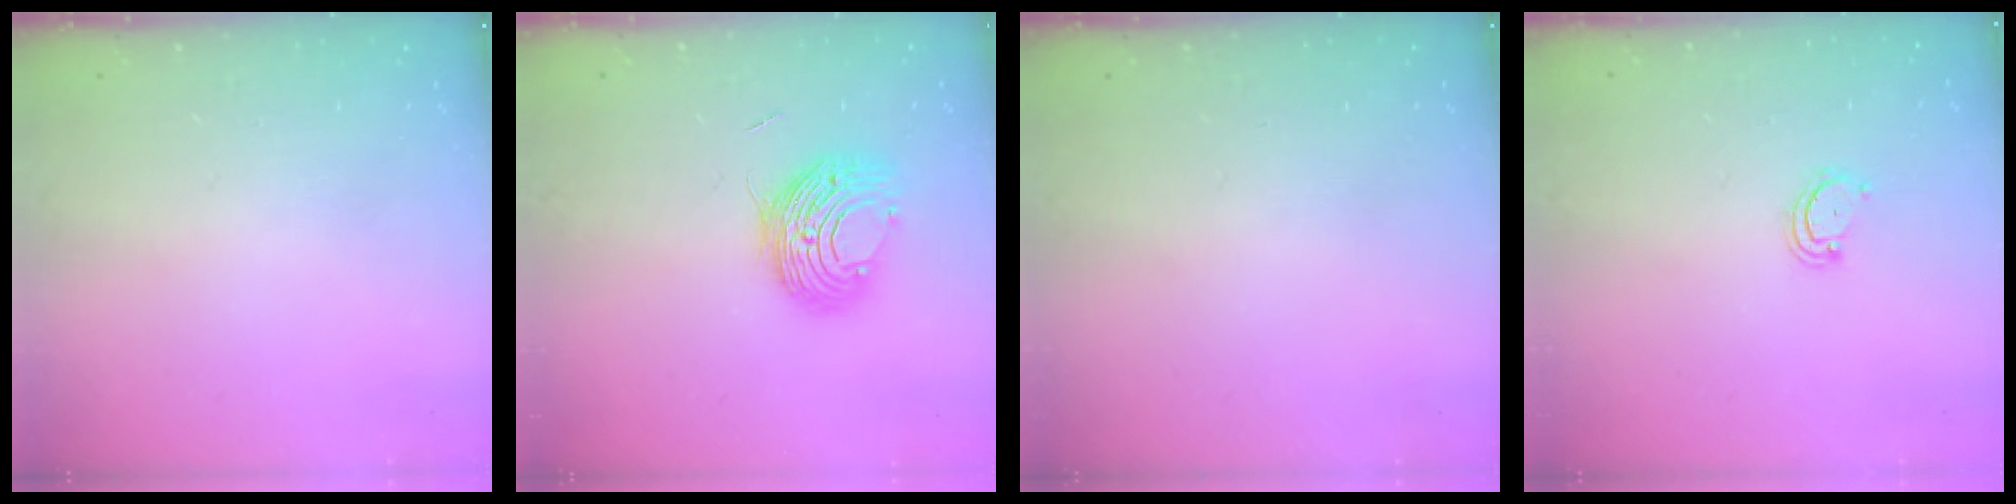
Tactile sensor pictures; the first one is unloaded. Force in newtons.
{"total": 11.0, "press": 10.9, "slide": 1.1}
{"total": 0.0}
{"total": 2.6, "press": 2.6, "slide": 0.3}